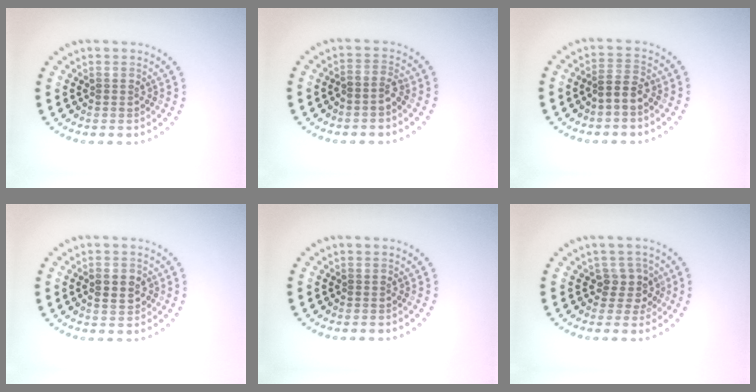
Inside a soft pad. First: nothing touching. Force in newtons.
{"total": 1.6, "press": 1.2, "slide": 1.0}
{"total": 1.8, "press": 1.5, "slide": 1.0}
{"total": 1.9, "press": 1.9, "slide": 0.3}
{"total": 0.0}
{"total": 2.3, "press": 1.8, "slide": 1.5}